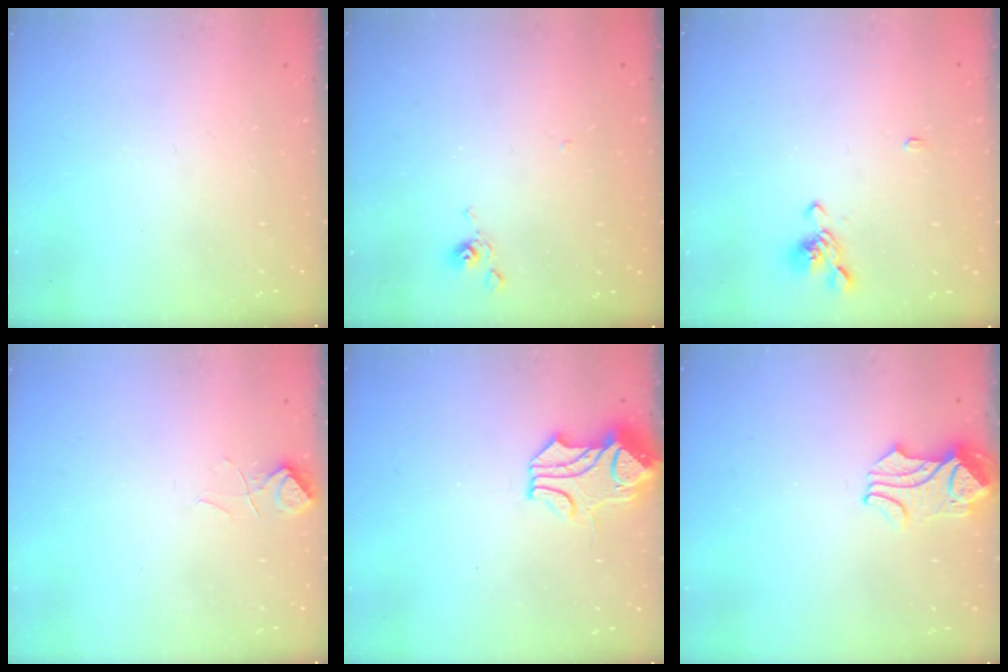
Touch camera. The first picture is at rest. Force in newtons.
{"total": 4.6, "press": 4.5, "slide": 0.4}
{"total": 1.1, "press": 0.7, "slide": 0.9}
{"total": 1.2, "press": 1.0, "slide": 0.6}
{"total": 1.5, "press": 0.8, "slide": 1.3}
{"total": 2.9, "press": 2.9, "slide": 0.6}